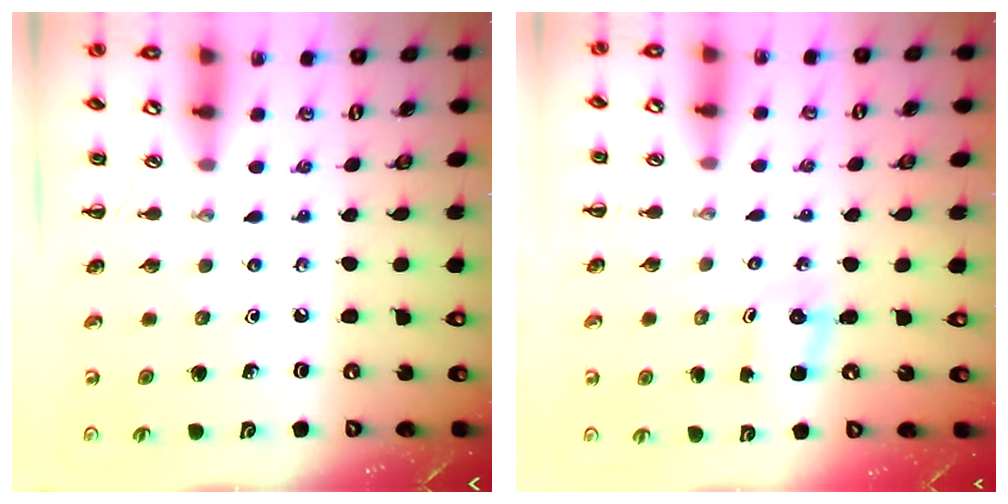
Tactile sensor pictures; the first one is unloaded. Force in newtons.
{"total": 1.3, "press": 1.2, "slide": 0.3}